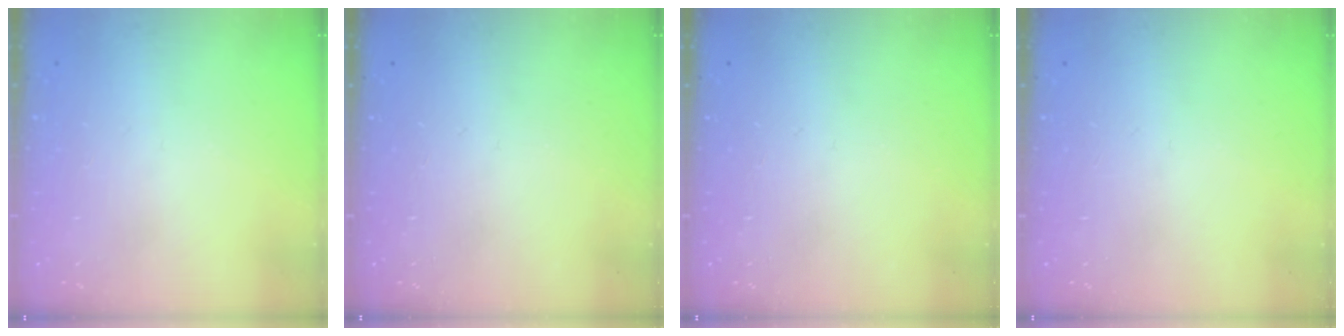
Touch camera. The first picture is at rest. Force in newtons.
{"total": 0.0}
{"total": 0.0}
{"total": 0.0}